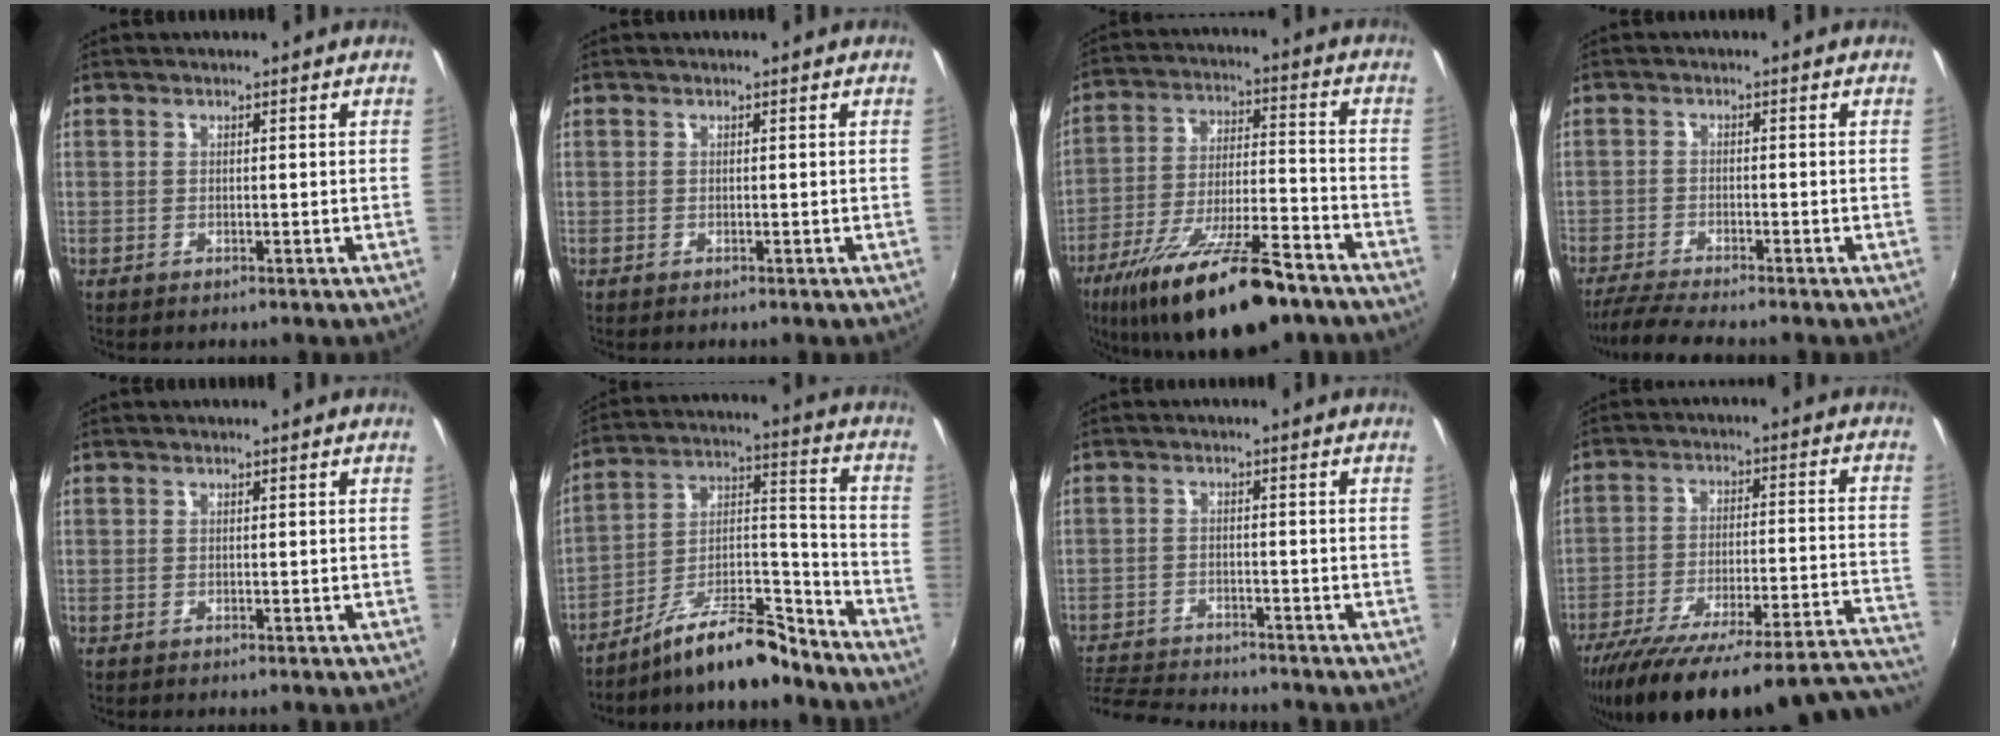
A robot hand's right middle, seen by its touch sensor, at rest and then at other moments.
{"total": 0.0}
{"total": 22.0, "force": [-15.6, 5.9, 14.4], "torque": [-0.263, -0.037, -0.249]}
{"total": 6.7, "force": [-6.0, 0.1, 2.8], "torque": [-0.081, -0.020, -0.107]}
{"total": 0.0}
{"total": 14.9, "force": [-12.4, 3.7, 7.4], "torque": [-0.132, 0.023, -0.207]}
{"total": 10.1, "force": [-9.5, 2.0, 3.0], "torque": [-0.087, -0.013, -0.163]}
{"total": 29.3, "force": [-25.5, 2.3, 14.2], "torque": [-0.184, -0.055, -0.361]}